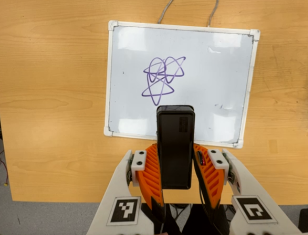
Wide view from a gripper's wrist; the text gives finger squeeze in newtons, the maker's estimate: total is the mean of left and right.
{"total": 4.4, "left": 3.1, "right": 5.7}